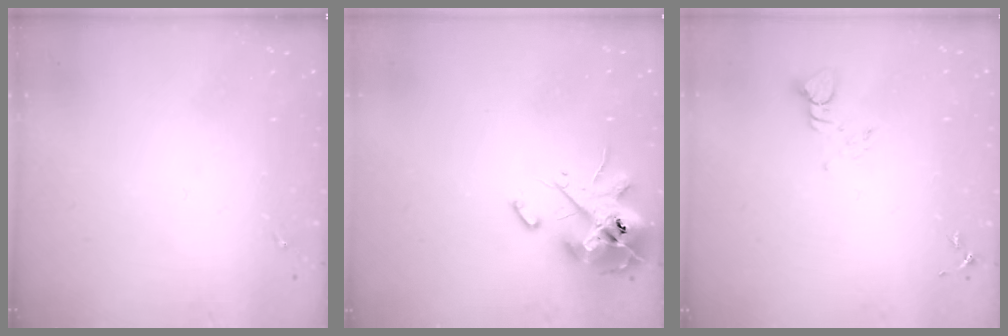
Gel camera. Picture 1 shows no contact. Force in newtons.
{"total": 14.3, "press": 14.0, "slide": 2.5}
{"total": 3.8, "press": 3.8, "slide": 0.5}